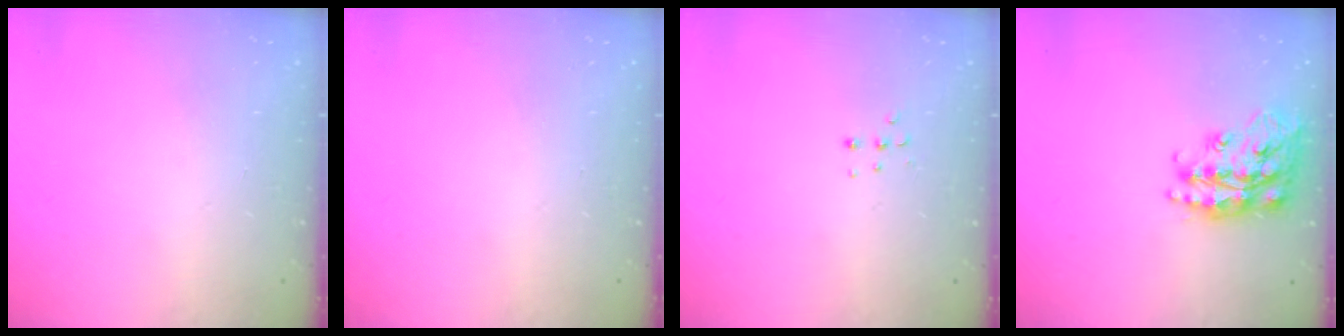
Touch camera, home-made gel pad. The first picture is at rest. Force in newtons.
{"total": 0.0}
{"total": 3.4, "press": 3.3, "slide": 0.8}
{"total": 19.8, "press": 19.7, "slide": 1.2}